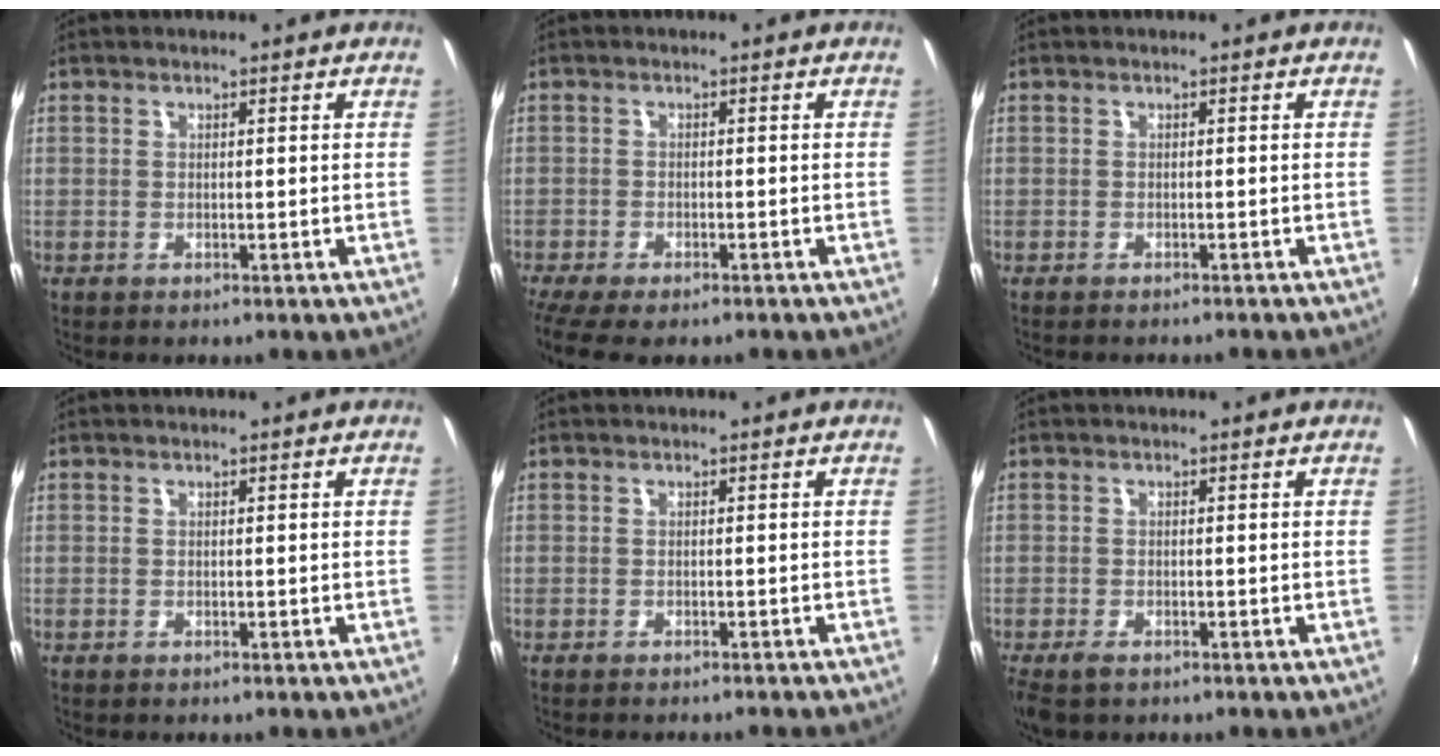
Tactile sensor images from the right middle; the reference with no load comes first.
{"total": 5.8, "force": [-4.8, 1.3, 3.1], "torque": [-0.073, -0.034, -0.080]}
{"total": 2.2, "force": [-2.0, 0.3, 0.8], "torque": [-0.023, -0.012, -0.031]}
{"total": 0.0}
{"total": 2.9, "force": [-2.6, 0.3, 1.1], "torque": [-0.028, -0.012, -0.039]}
{"total": 3.9, "force": [-2.7, 1.5, 2.3], "torque": [-0.055, -0.017, -0.048]}